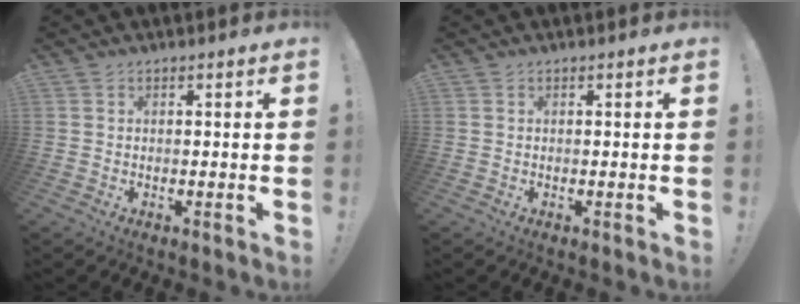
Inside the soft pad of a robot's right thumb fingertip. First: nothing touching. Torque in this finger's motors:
{"motor_torque": [0.01, 0.15, 0.00, 0.00, 0.00]}